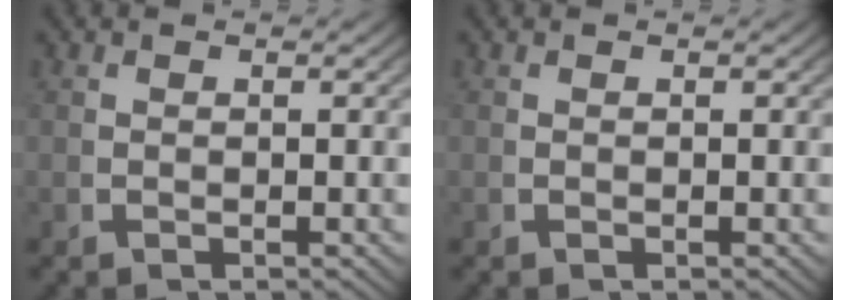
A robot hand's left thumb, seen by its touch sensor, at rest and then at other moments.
{"total": 0.0}